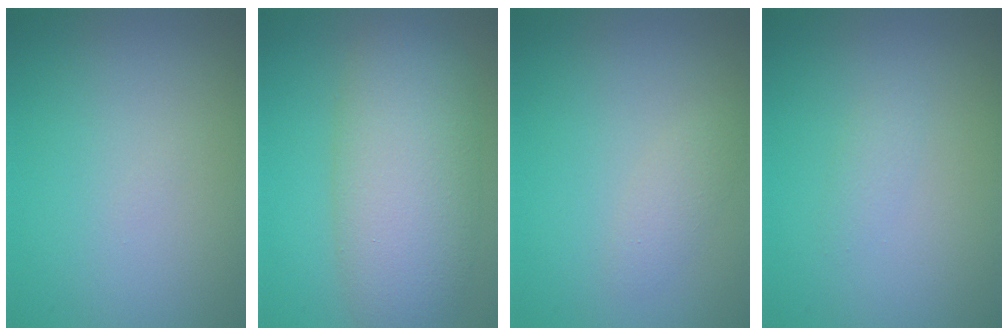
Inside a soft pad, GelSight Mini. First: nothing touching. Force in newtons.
{"total": 7.8, "press": 7.8, "slide": 0.3}
{"total": 1.3, "press": 1.3, "slide": 0.0}
{"total": 0.9, "press": 0.9, "slide": 0.1}